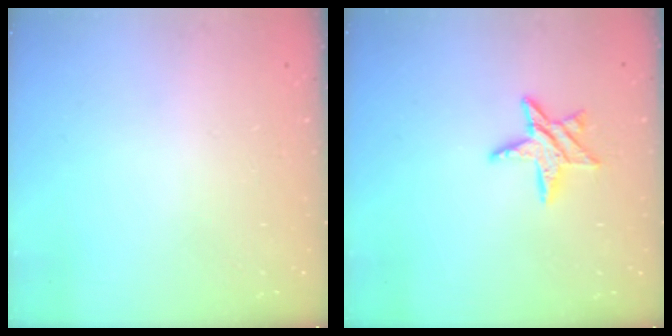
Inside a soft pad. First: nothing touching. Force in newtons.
{"total": 9.0, "press": 9.0, "slide": 0.4}